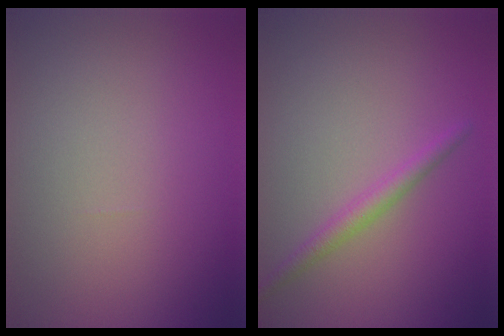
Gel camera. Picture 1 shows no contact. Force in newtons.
{"total": 1.8, "press": 1.8, "slide": 0.0}